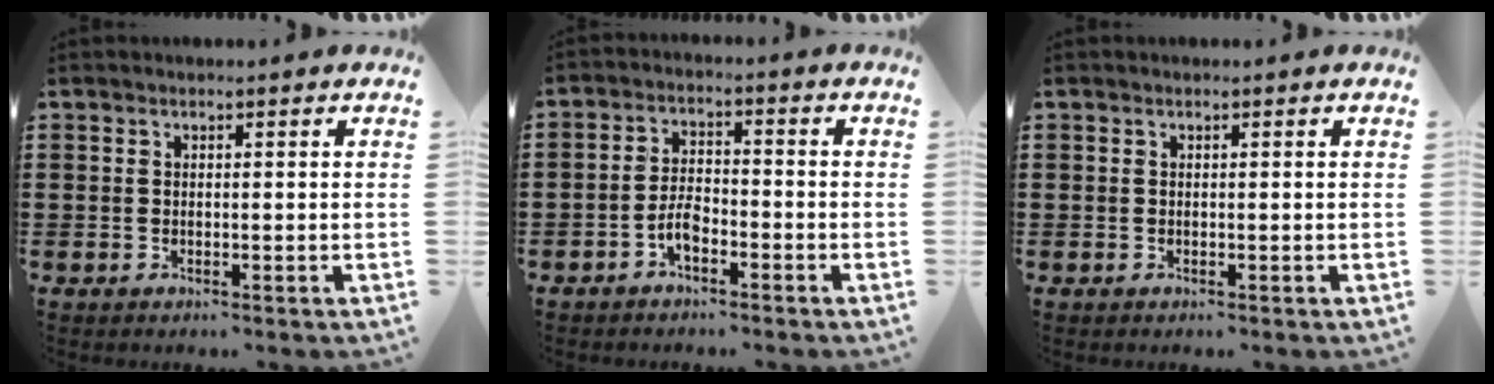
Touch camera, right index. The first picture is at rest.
{"total": 3.9, "force": [-2.2, 1.7, 2.8], "torque": [-0.072, -0.002, -0.046]}
{"total": 0.0}